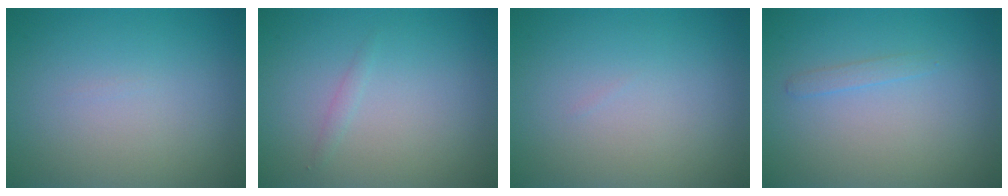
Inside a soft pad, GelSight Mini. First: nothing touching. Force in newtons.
{"total": 0.6, "press": 0.6, "slide": 0.0}
{"total": 0.0}
{"total": 0.8, "press": 0.8, "slide": 0.0}